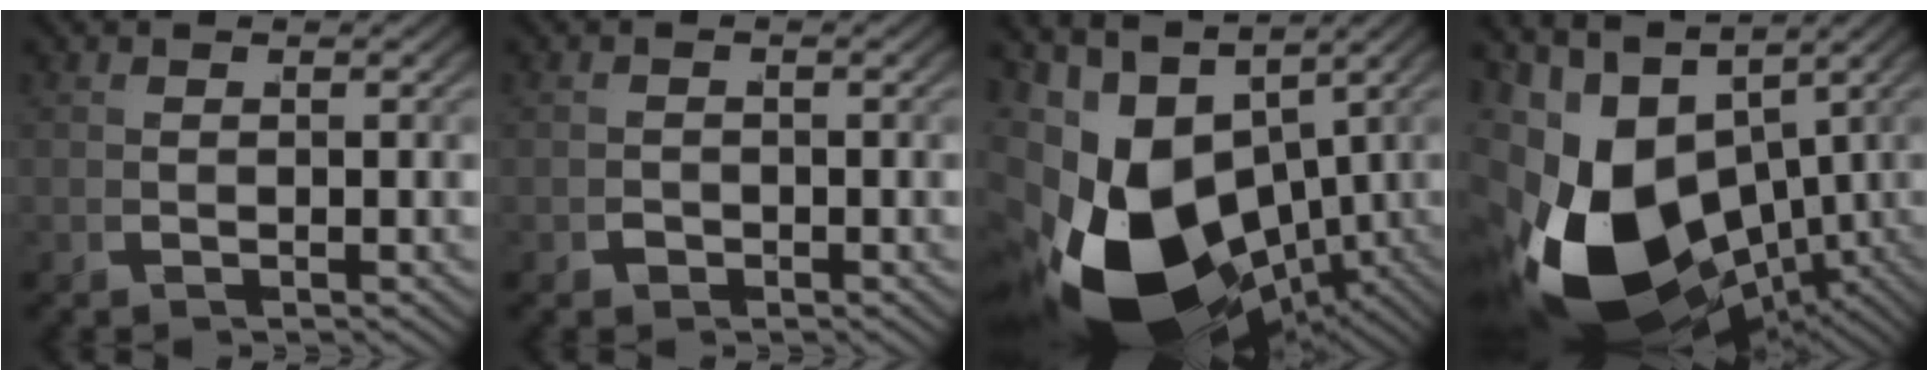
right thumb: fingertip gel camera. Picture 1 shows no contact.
{"total": 0.6, "force": [-0.5, 0.3, 0.0], "torque": [0.001, -0.001, -0.011]}
{"total": 17.5, "force": [-4.7, 11.2, 12.6], "torque": [-0.241, -0.059, -0.043]}
{"total": 17.8, "force": [-4.3, 11.2, 13.1], "torque": [-0.251, -0.057, -0.040]}